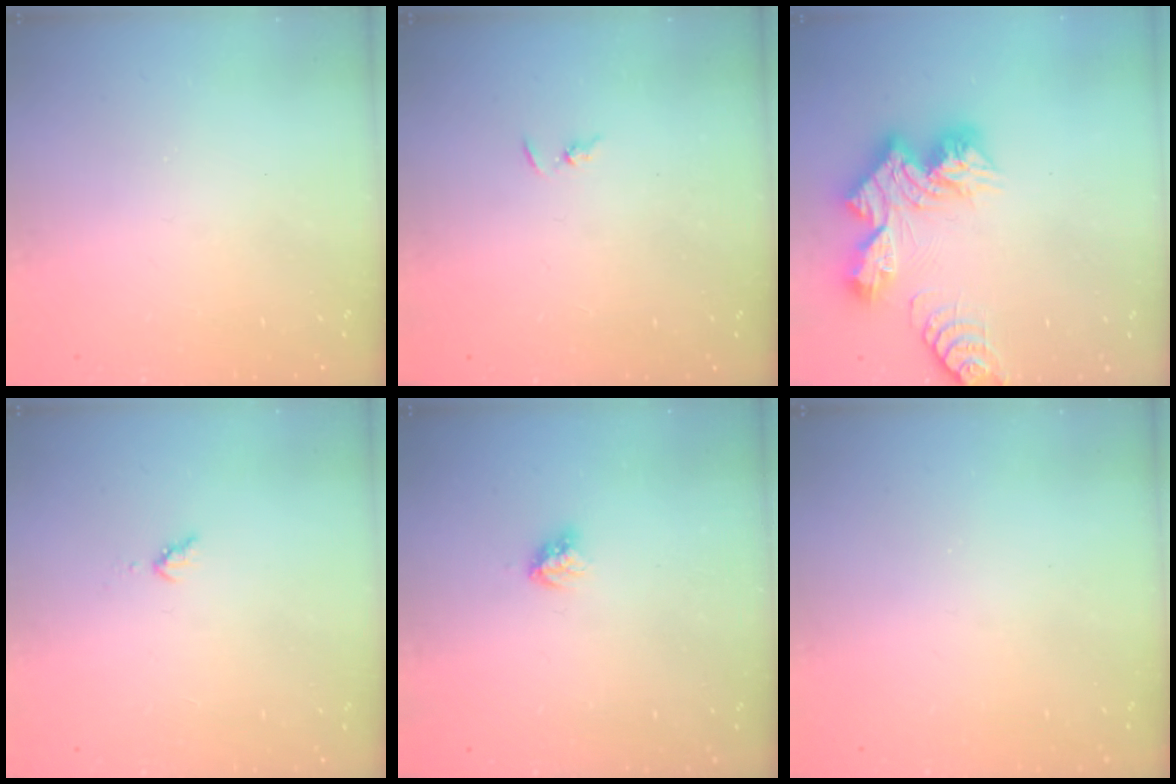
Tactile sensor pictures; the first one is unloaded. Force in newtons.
{"total": 1.3, "press": 1.2, "slide": 0.3}
{"total": 13.8, "press": 13.7, "slide": 1.2}
{"total": 2.8, "press": 2.8, "slide": 0.4}
{"total": 3.1, "press": 3.1, "slide": 0.3}
{"total": 0.0}